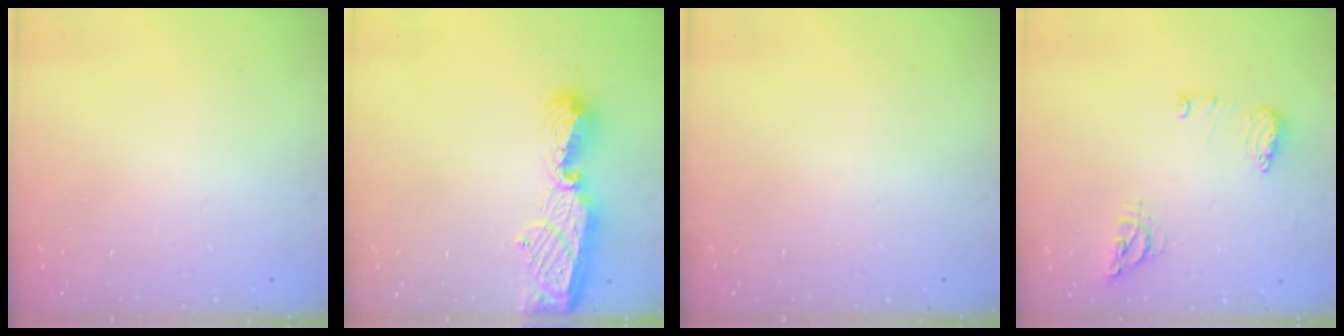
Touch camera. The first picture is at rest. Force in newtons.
{"total": 10.7, "press": 10.7, "slide": 1.0}
{"total": 0.0}
{"total": 11.7, "press": 10.0, "slide": 6.1}